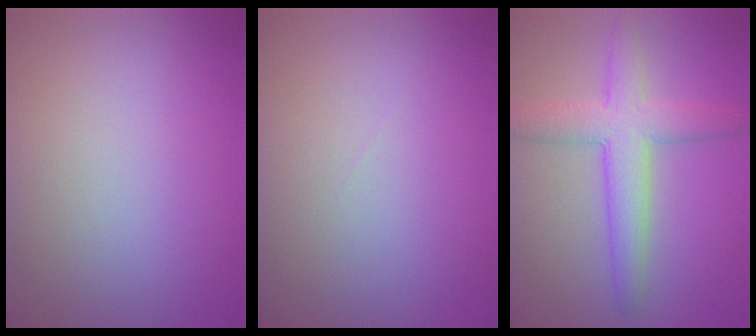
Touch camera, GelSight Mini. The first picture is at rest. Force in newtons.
{"total": 0.0}
{"total": 5.0, "press": 5.0, "slide": 0.2}